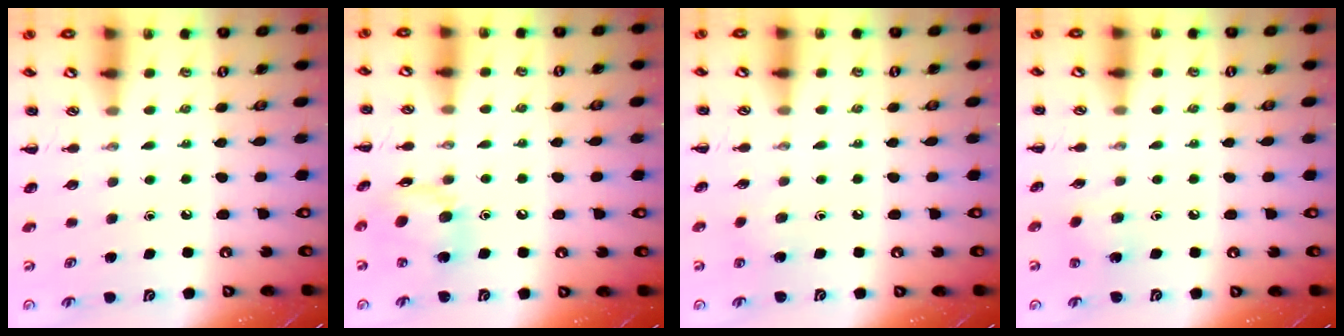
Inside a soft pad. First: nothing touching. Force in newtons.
{"total": 12.5, "press": 12.4, "slide": 1.7}
{"total": 3.3, "press": 3.1, "slide": 1.0}
{"total": 4.9, "press": 4.7, "slide": 1.5}